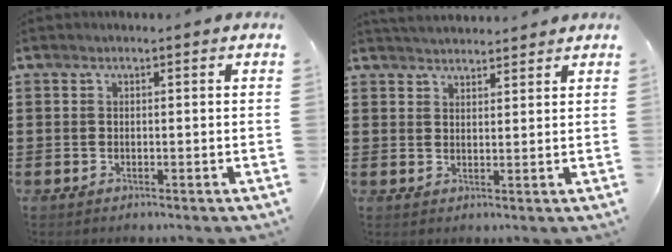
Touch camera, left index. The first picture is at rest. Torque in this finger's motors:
{"motor_torque": [0.01, 0.17, 0.09, 0.05]}